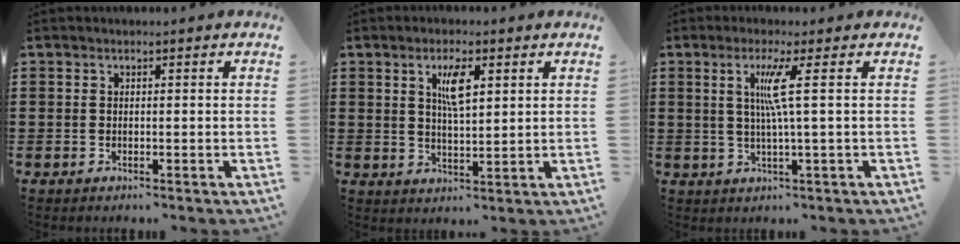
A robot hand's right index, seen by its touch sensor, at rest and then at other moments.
{"total": 4.8, "force": [1.9, 1.5, 4.1], "torque": [-0.080, 0.006, 0.029]}
{"total": 5.4, "force": [1.1, -0.9, 5.2], "torque": [-0.104, -0.006, 0.011]}